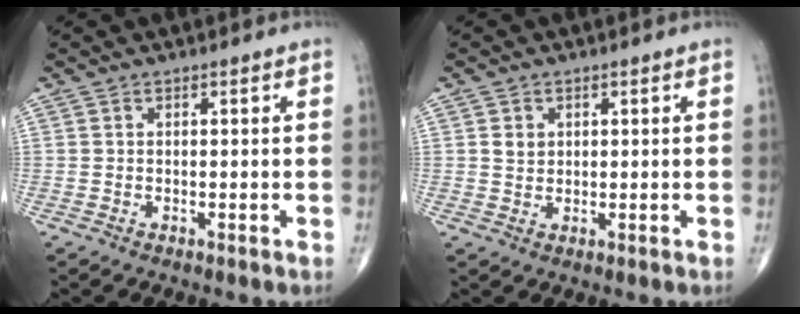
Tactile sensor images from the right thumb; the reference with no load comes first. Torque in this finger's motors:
{"motor_torque": [-0.36, 0.22, 0.01, 0.00, 0.01]}